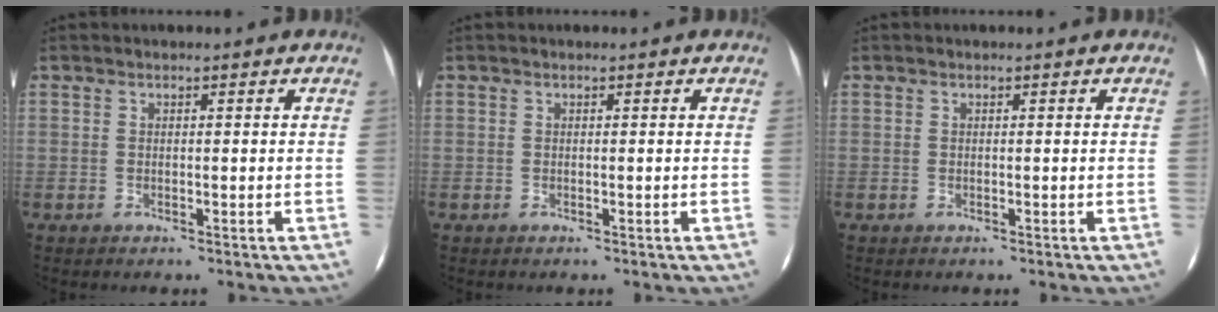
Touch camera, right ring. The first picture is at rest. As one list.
[{"total": 0.0}, {"total": 0.0}]